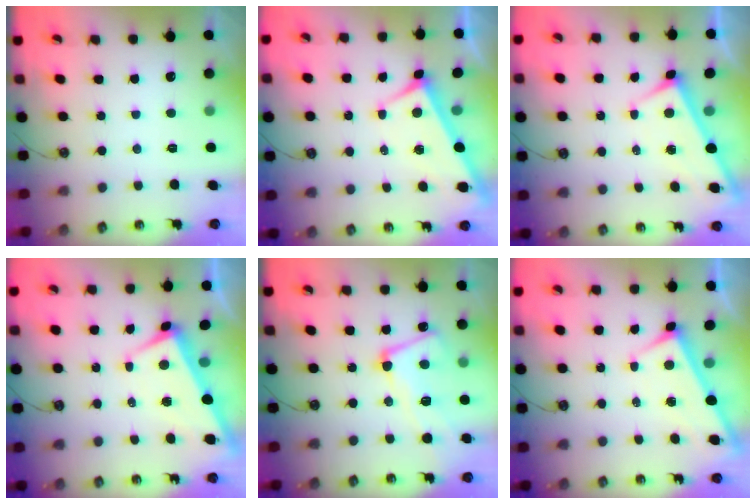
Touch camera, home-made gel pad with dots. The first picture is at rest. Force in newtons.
{"total": 3.7, "press": 3.7, "slide": 0.4}
{"total": 2.7, "press": 2.7, "slide": 0.4}
{"total": 2.5, "press": 2.4, "slide": 0.7}
{"total": 8.4, "press": 8.2, "slide": 1.7}
{"total": 2.7, "press": 2.7, "slide": 0.4}